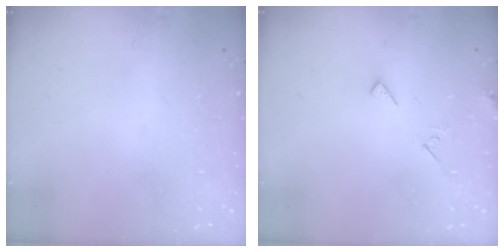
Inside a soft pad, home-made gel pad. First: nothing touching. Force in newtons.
{"total": 5.3, "press": 5.3, "slide": 0.5}